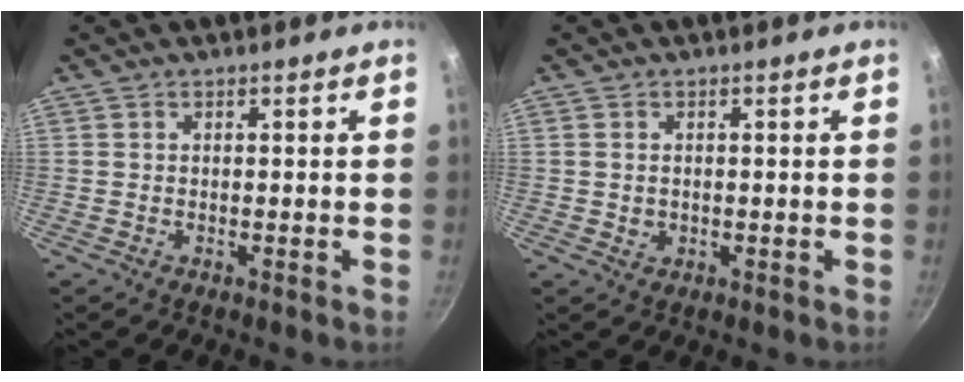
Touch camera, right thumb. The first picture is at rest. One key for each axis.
{"total": 1.7, "fx": 0.1, "fy": 1.5, "fz": 1.0, "tx": -0.014, "ty": 0.001, "tz": 0.003}